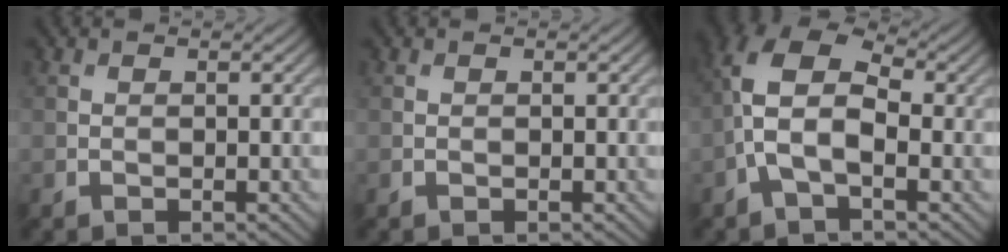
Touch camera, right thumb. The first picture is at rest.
{"total": 0.0}
{"total": 8.8, "force": [-1.0, 4.6, 7.4], "torque": [-0.168, 0.019, -0.036]}